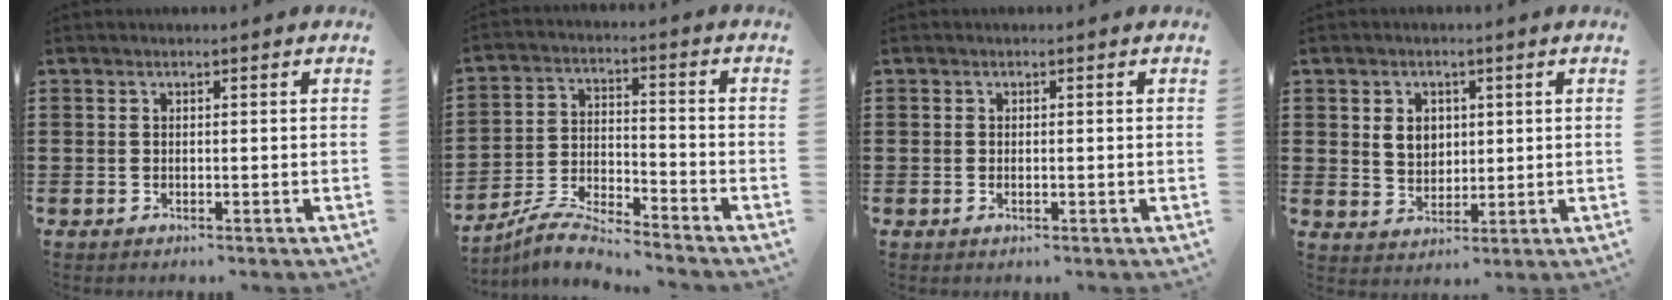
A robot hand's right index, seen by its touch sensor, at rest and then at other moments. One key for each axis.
{"total": 6.0, "fx": -5.8, "fy": 0.1, "fz": 1.5, "tx": -0.045, "ty": 0.000, "tz": -0.117}
{"total": 0.6, "fx": -0.2, "fy": 0.1, "fz": 0.6, "tx": -0.014, "ty": -0.006, "tz": -0.001}
{"total": 4.0, "fx": 1.0, "fy": 3.2, "fz": 2.1, "tx": -0.054, "ty": 0.012, "tz": 0.016}